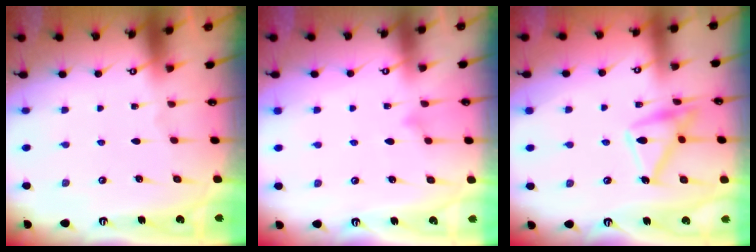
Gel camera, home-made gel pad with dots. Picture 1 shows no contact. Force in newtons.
{"total": 8.0, "press": 8.0, "slide": 0.4}
{"total": 14.4, "press": 14.4, "slide": 0.7}